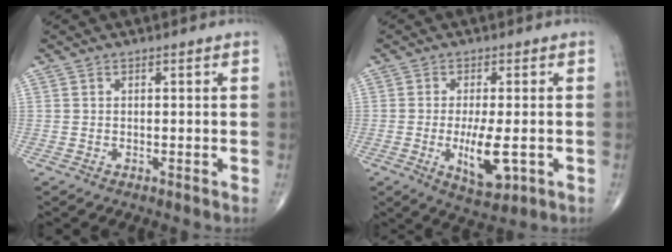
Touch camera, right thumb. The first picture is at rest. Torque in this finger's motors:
{"motor_torque": [1.32, 1.07, 1.11, -0.01, 0.31]}